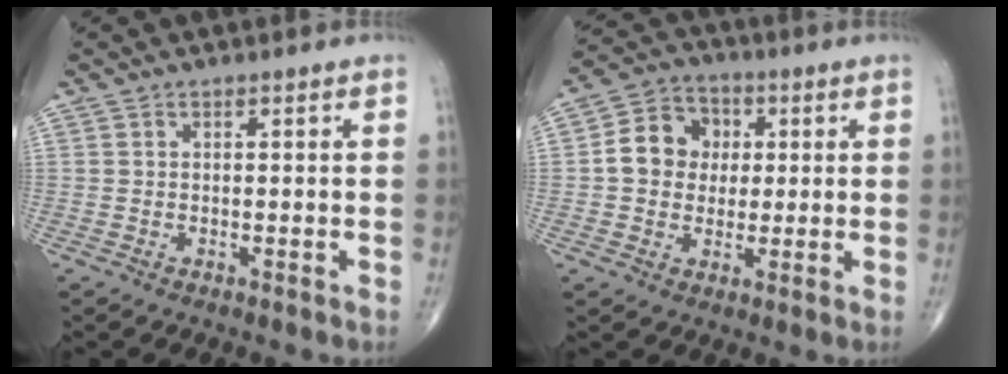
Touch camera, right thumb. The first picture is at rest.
{"total": 9.5, "force": [0.9, 8.2, 4.8], "torque": [-0.052, 0.016, 0.003]}